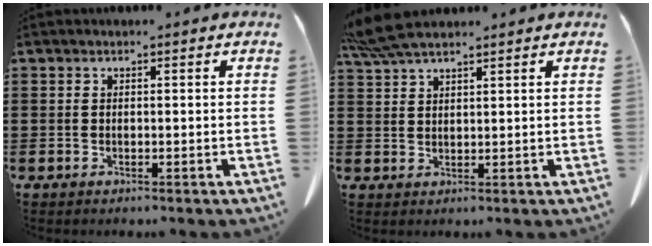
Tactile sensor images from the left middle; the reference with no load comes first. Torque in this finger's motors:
{"motor_torque": [0.83, 0.46, 0.16, 0.15]}